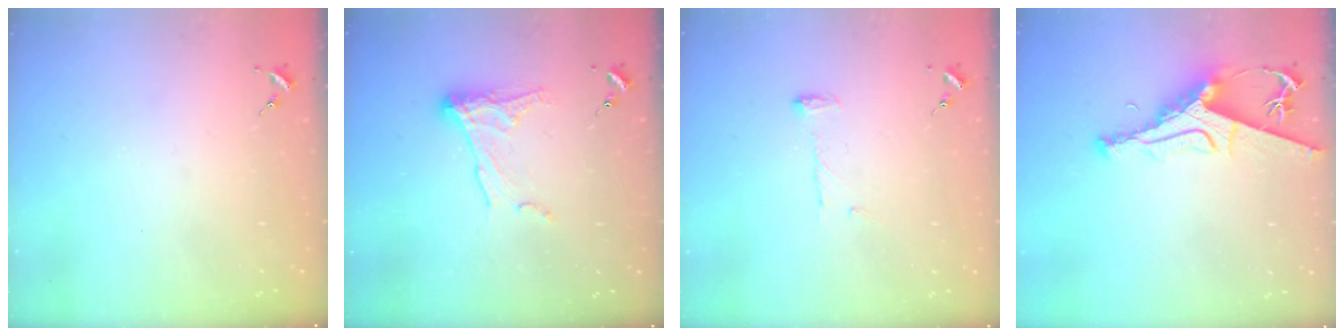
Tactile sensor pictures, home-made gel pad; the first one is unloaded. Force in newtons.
{"total": 10.1, "press": 10.1, "slide": 0.8}
{"total": 7.4, "press": 7.3, "slide": 0.4}
{"total": 10.1, "press": 10.0, "slide": 1.2}